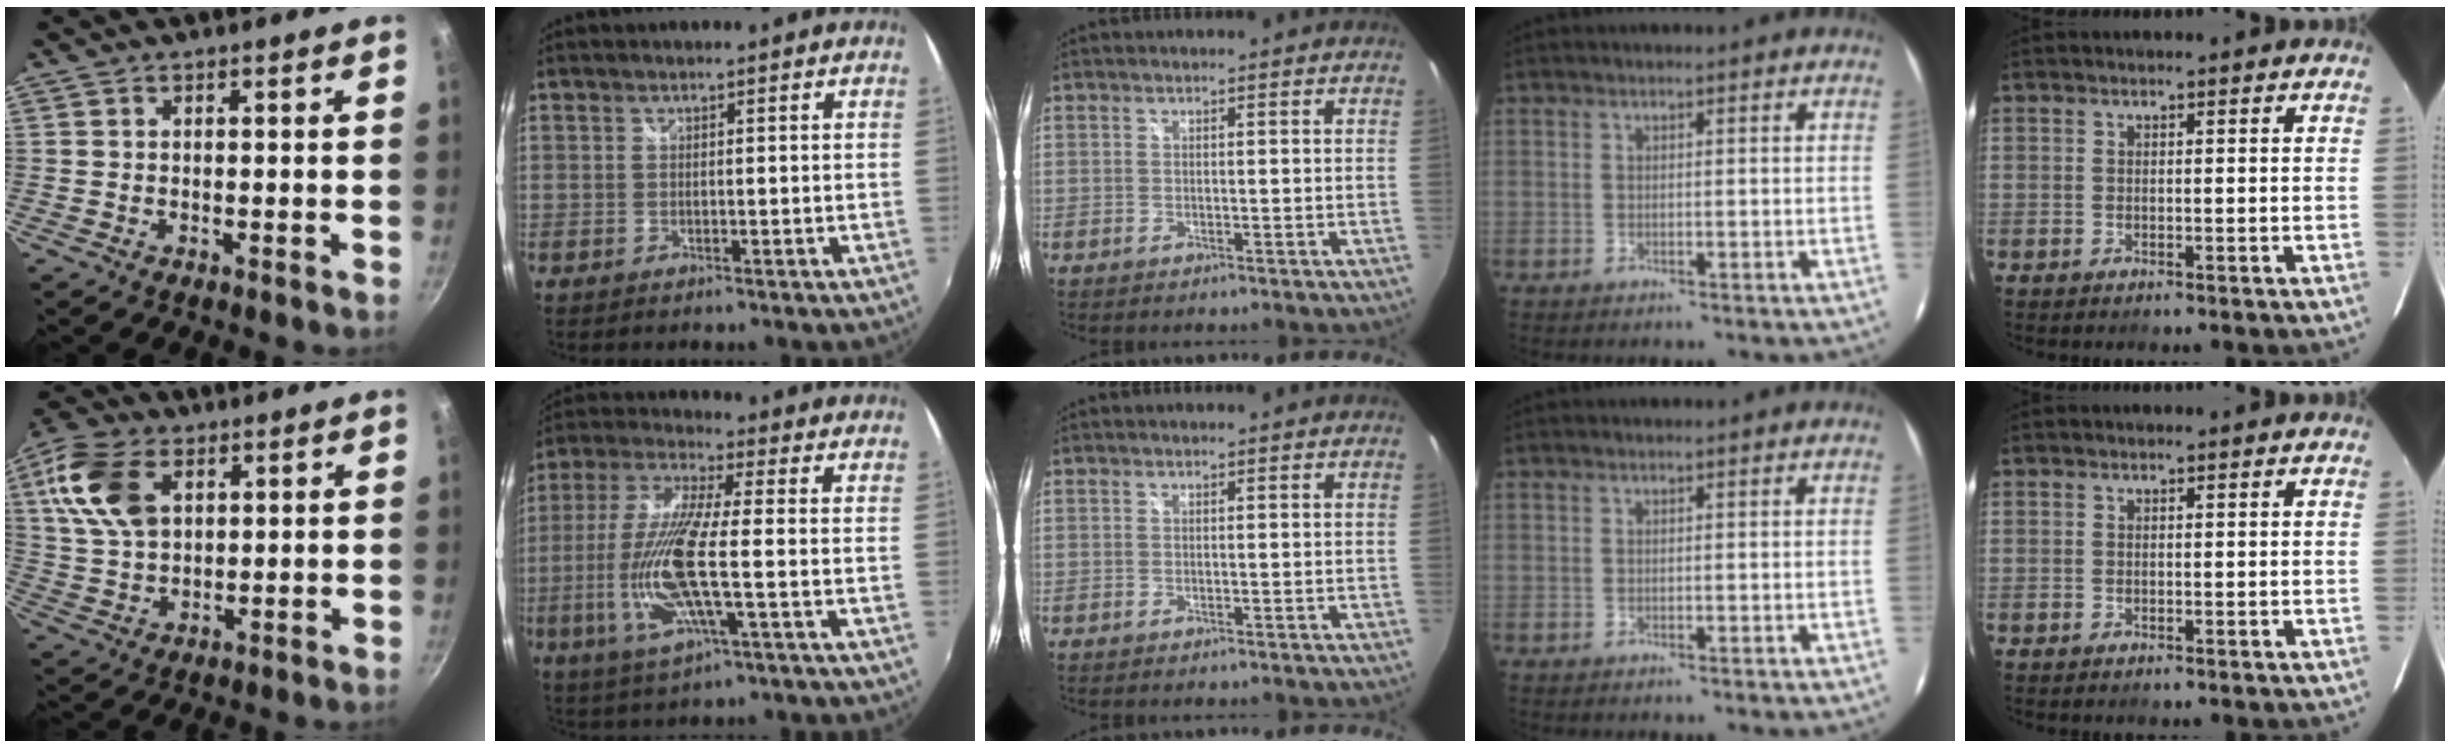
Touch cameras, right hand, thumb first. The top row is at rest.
{"thumb": {"total": 13.4, "force": [4.5, 8.6, 9.3], "torque": [-0.168, -0.004, 0.086]}, "index": {"total": 15.0, "force": [-3.1, 2.4, 14.5], "torque": [-0.297, -0.011, -0.056]}}